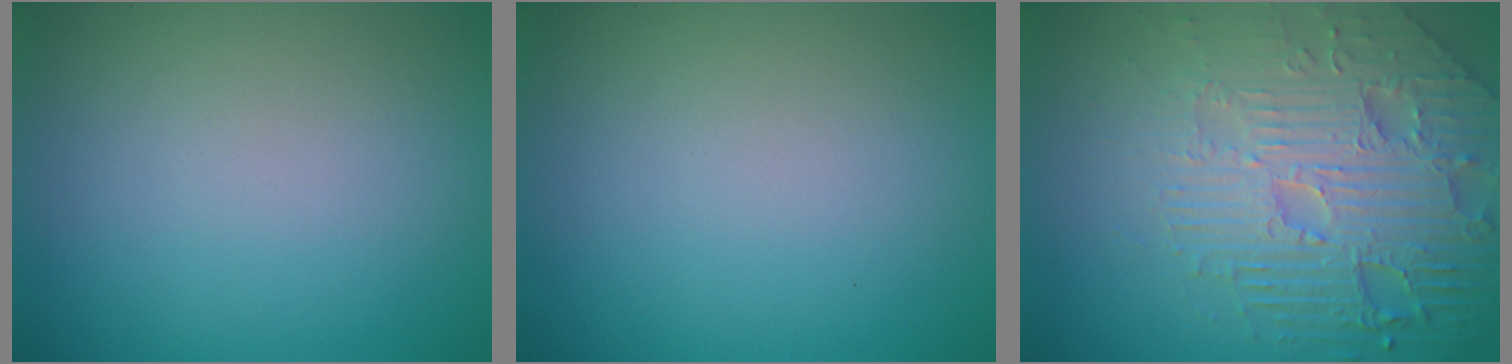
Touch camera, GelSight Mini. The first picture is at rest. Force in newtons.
{"total": 0.0}
{"total": 8.5, "press": 6.0, "slide": 6.0}